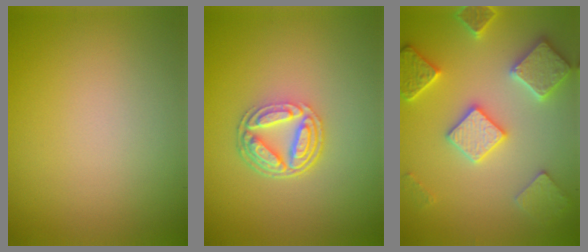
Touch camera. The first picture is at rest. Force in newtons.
{"total": 4.7, "press": 3.4, "slide": 3.2}
{"total": 5.8, "press": 5.7, "slide": 1.4}